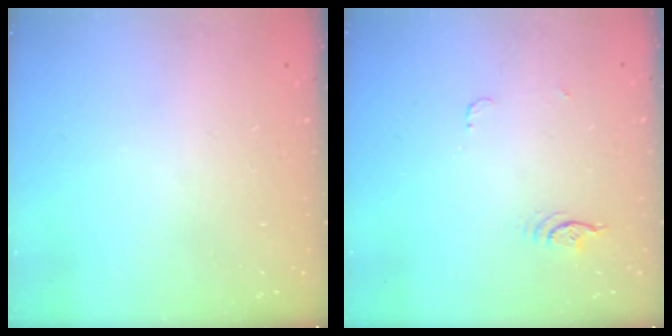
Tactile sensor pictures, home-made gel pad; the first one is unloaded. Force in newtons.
{"total": 3.9, "press": 3.6, "slide": 1.7}